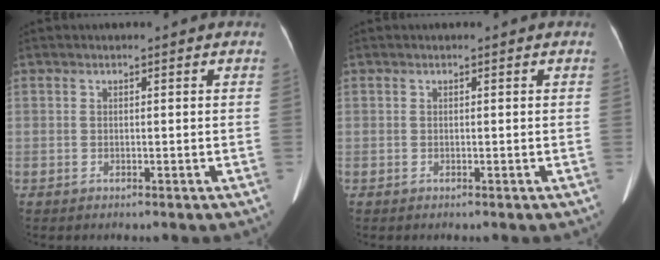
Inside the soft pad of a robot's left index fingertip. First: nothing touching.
{"total": 0.0}